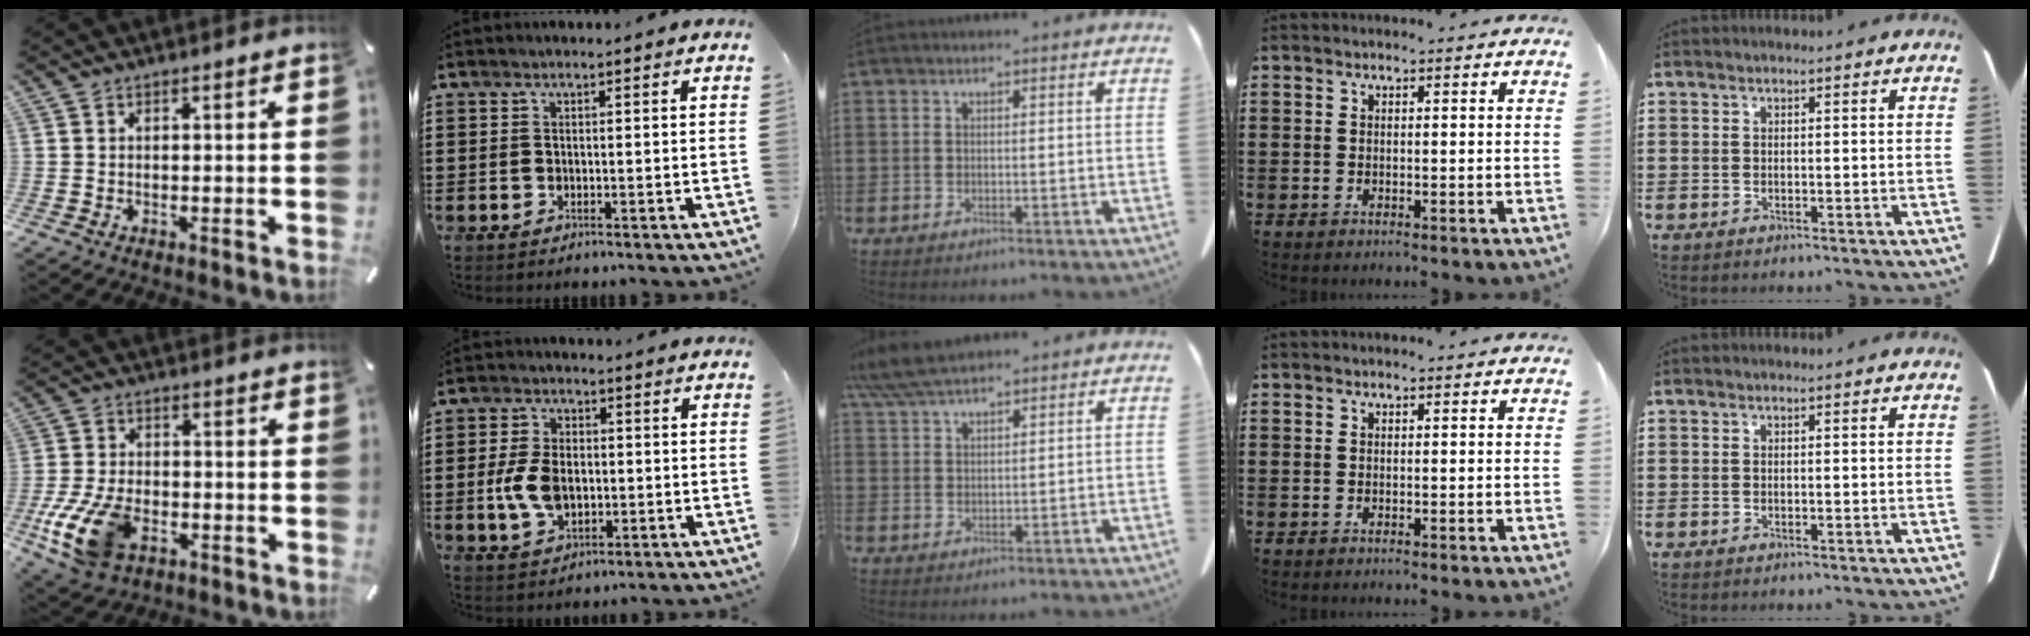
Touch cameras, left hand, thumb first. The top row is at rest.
{"thumb": {"total": 13.7, "force": [-5.5, 8.2, 9.5], "torque": [-0.201, 0.016, -0.095]}, "index": {"total": 7.2, "force": [-0.7, 4.5, 5.6], "torque": [-0.137, 0.000, -0.020]}, "middle": {"total": 5.8, "force": [5.0, 1.1, 2.8], "torque": [-0.068, -0.008, 0.095]}}